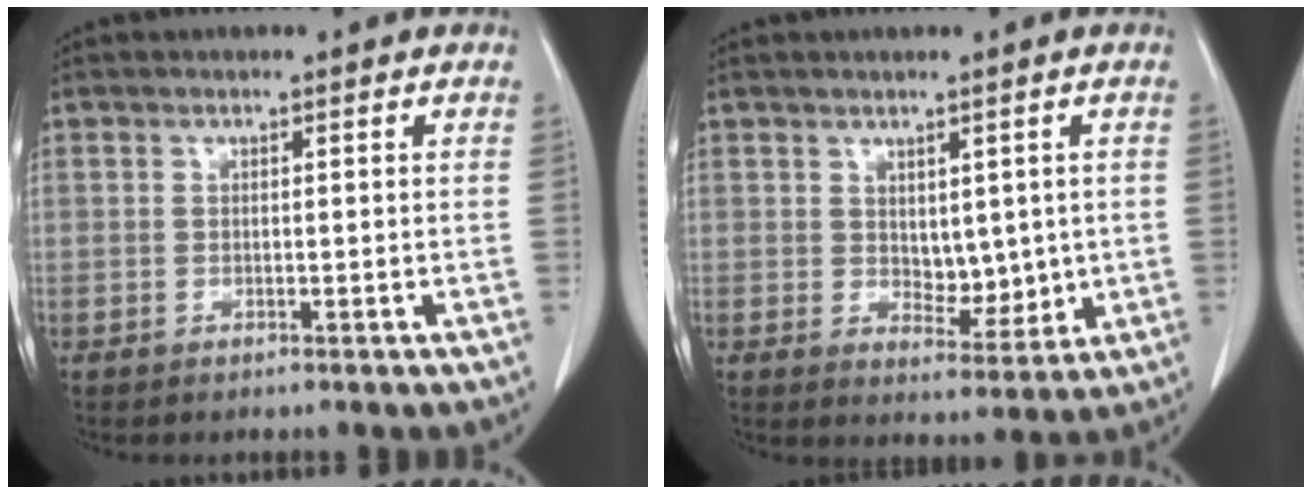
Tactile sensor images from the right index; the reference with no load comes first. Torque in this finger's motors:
{"motor_torque": [0.04, 0.18, 0.06, 0.00]}